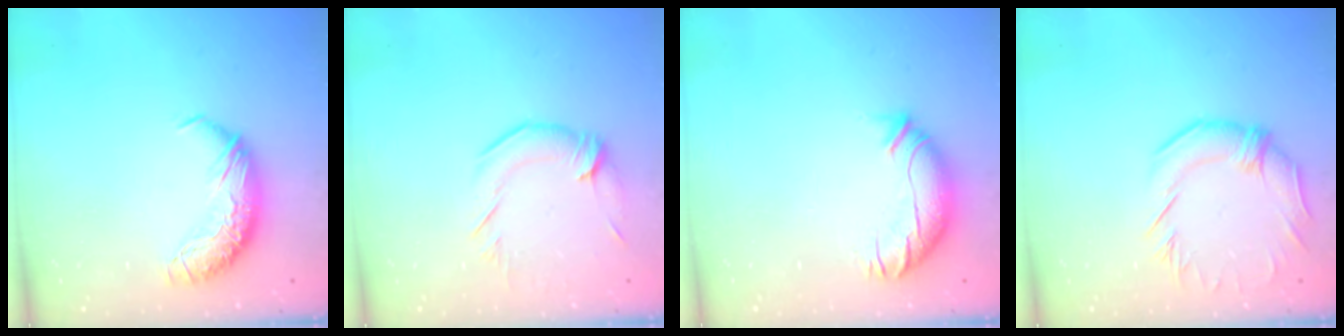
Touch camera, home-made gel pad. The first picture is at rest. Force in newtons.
{"total": 0.9, "press": 0.7, "slide": 0.6}
{"total": 2.7, "press": 2.1, "slide": 1.7}
{"total": 1.1, "press": 0.5, "slide": 1.0}